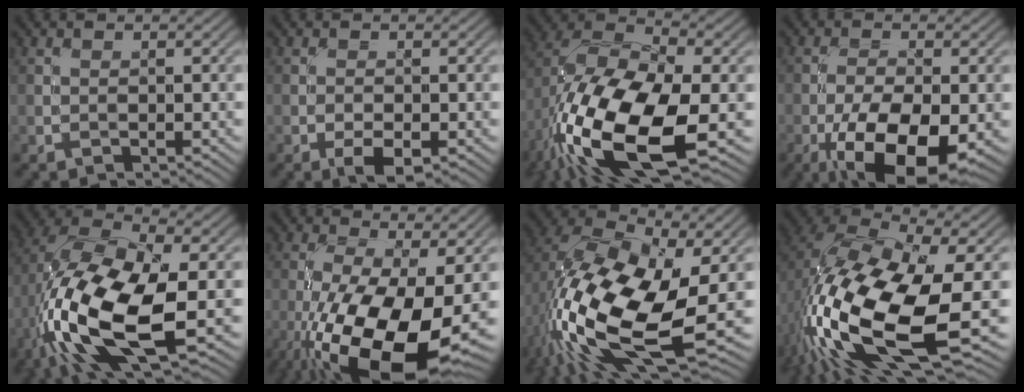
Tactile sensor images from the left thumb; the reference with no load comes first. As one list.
[{"total": 3.0, "force": [-1.5, 1.2, 2.4], "torque": [-0.038, -0.001, -0.025]}, {"total": 17.2, "force": [-6.3, 8.3, 13.7], "torque": [-0.296, -0.035, -0.113]}, {"total": 12.4, "force": [-5.5, 5.0, 9.9], "torque": [-0.175, -0.018, -0.093]}, {"total": 15.8, "force": [-4.3, 7.0, 13.5], "torque": [-0.306, -0.024, -0.079]}, {"total": 17.7, "force": [-6.8, 6.5, 15.0], "torque": [-0.303, -0.038, -0.108]}, {"total": 17.4, "force": [-3.4, 9.2, 14.3], "torque": [-0.309, -0.018, -0.066]}, {"total": 18.1, "force": [-5.3, 8.3, 15.3], "torque": [-0.336, -0.032, -0.087]}]